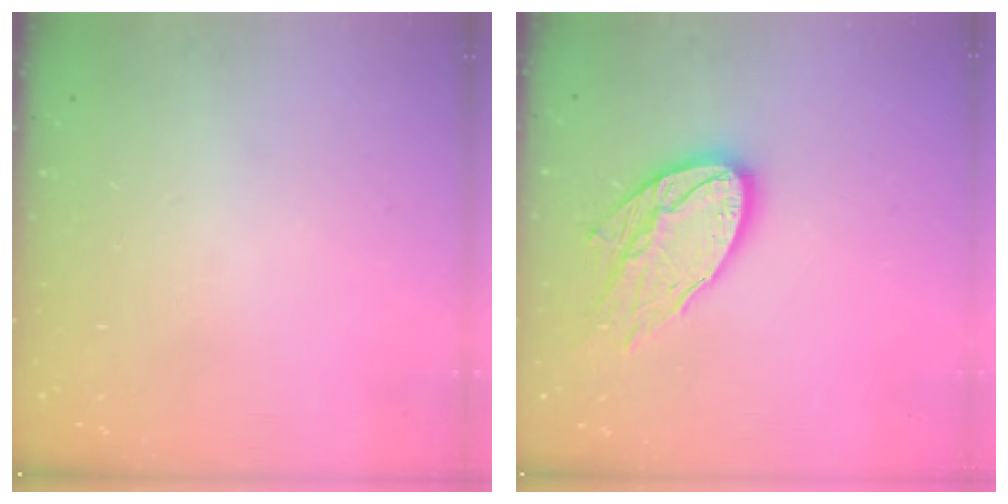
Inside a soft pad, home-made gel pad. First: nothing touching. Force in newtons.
{"total": 15.3, "press": 15.2, "slide": 1.2}